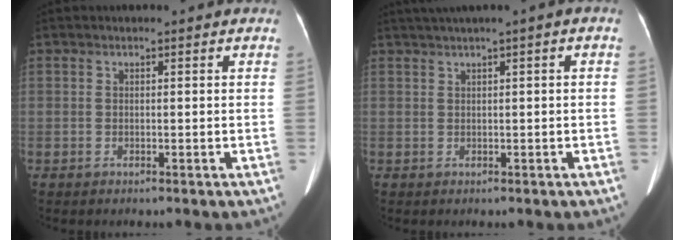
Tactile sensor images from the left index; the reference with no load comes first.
{"total": 2.4, "force": [1.0, 0.1, 2.2], "torque": [-0.043, 0.020, 0.024]}